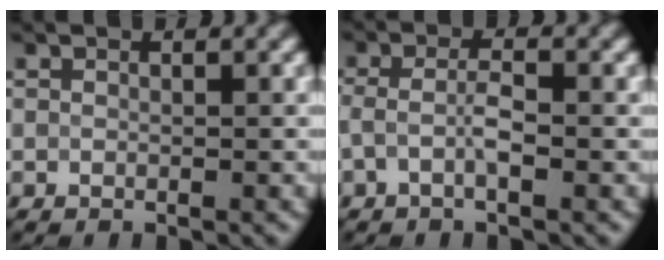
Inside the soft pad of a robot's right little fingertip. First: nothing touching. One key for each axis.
{"total": 2.0, "fx": -0.6, "fy": 0.4, "fz": 1.8, "tx": -0.039, "ty": 0.000, "tz": -0.015}